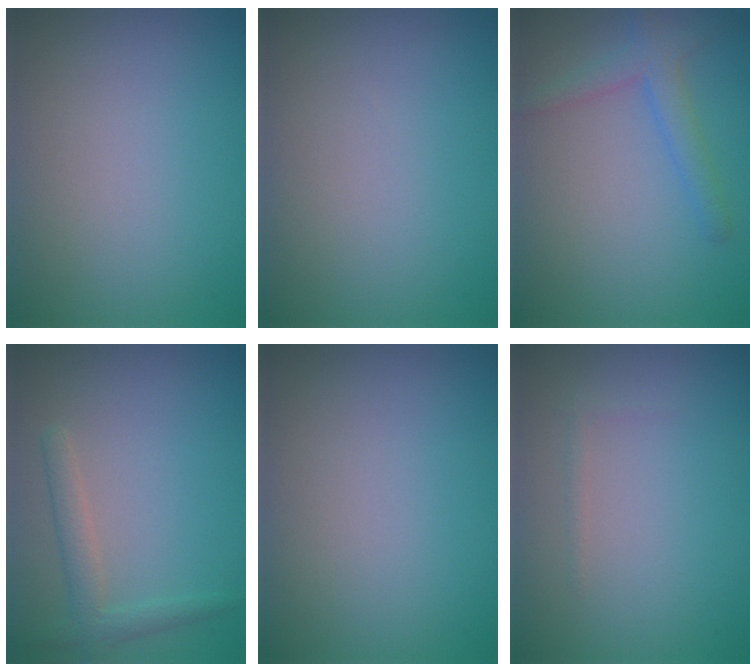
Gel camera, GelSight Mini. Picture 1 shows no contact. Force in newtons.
{"total": 0.0}
{"total": 2.5, "press": 2.5, "slide": 0.1}
{"total": 2.3, "press": 2.2, "slide": 0.2}
{"total": 0.0}
{"total": 0.5, "press": 0.5, "slide": 0.0}